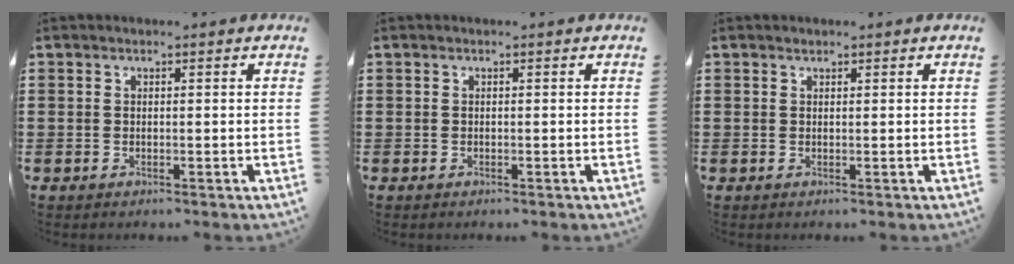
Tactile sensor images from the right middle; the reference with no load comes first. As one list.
[{"total": 0.0}, {"total": 0.5, "force": [0.4, 0.2, -0.1], "torque": [0.000, -0.001, 0.009]}]